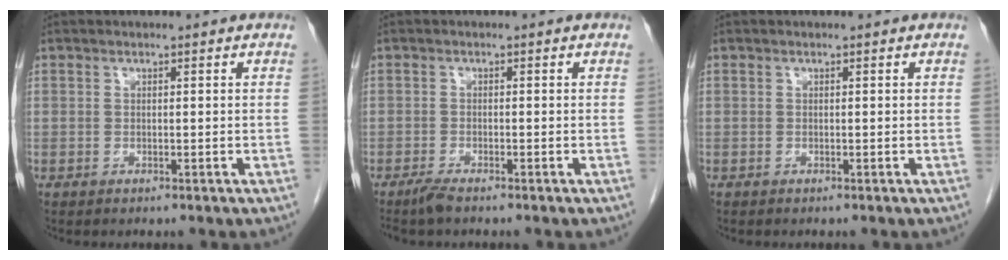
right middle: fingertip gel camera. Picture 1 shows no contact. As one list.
[{"total": 1.9, "force": [-1.6, 0.1, 1.0], "torque": [-0.029, -0.006, -0.031]}, {"total": 0.0}]